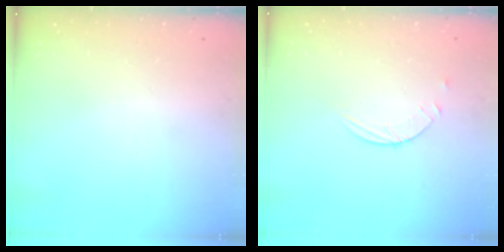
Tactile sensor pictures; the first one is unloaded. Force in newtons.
{"total": 2.5, "press": 2.4, "slide": 0.3}